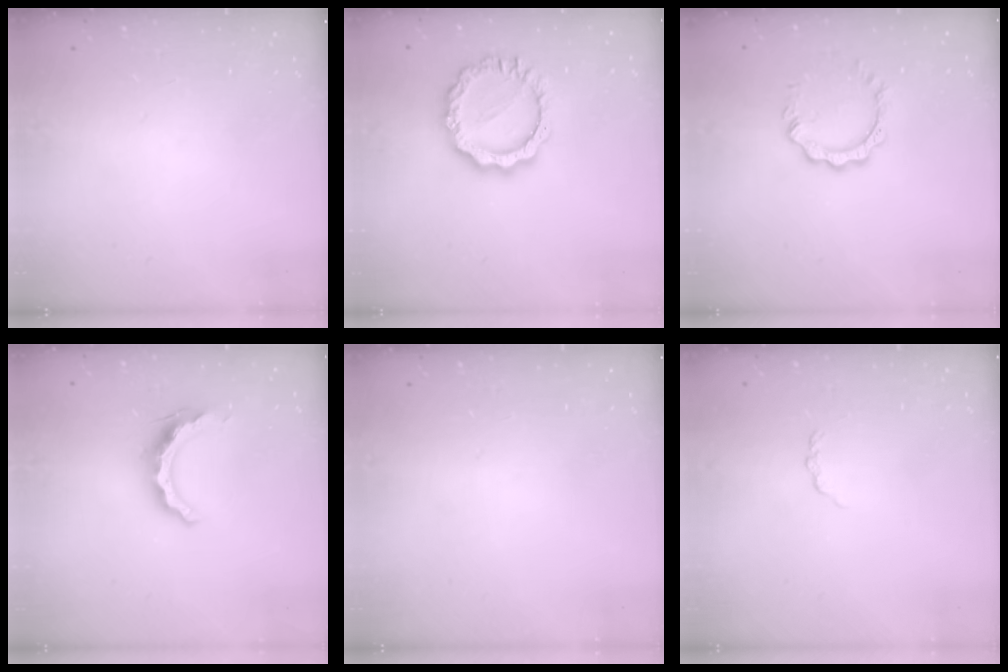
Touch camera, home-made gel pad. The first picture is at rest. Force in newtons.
{"total": 11.8, "press": 11.7, "slide": 0.9}
{"total": 7.6, "press": 7.6, "slide": 0.7}
{"total": 10.0, "press": 9.9, "slide": 1.4}
{"total": 0.0}
{"total": 2.8, "press": 2.7, "slide": 0.4}